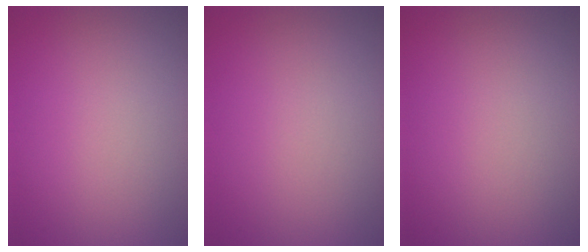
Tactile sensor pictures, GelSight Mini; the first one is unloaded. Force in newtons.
{"total": 0.0}
{"total": 0.0}